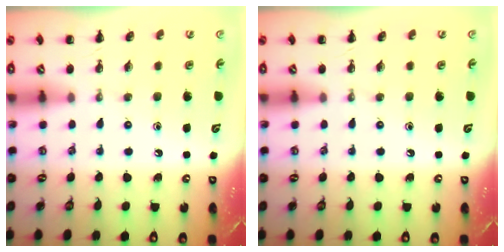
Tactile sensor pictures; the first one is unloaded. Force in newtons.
{"total": 0.0}